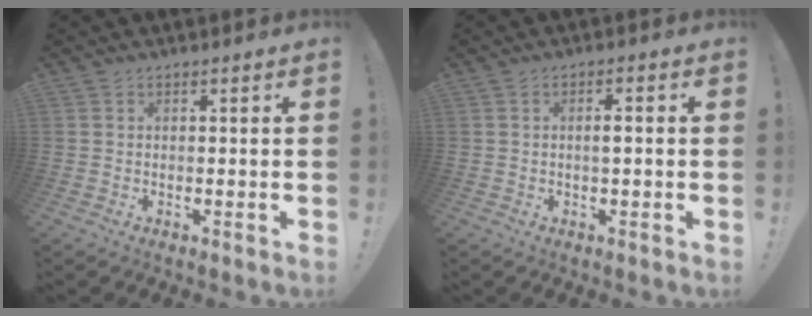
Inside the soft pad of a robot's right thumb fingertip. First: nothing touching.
{"total": 2.3, "force": [-0.6, 0.2, 2.2], "torque": [-0.027, -0.002, -0.016]}